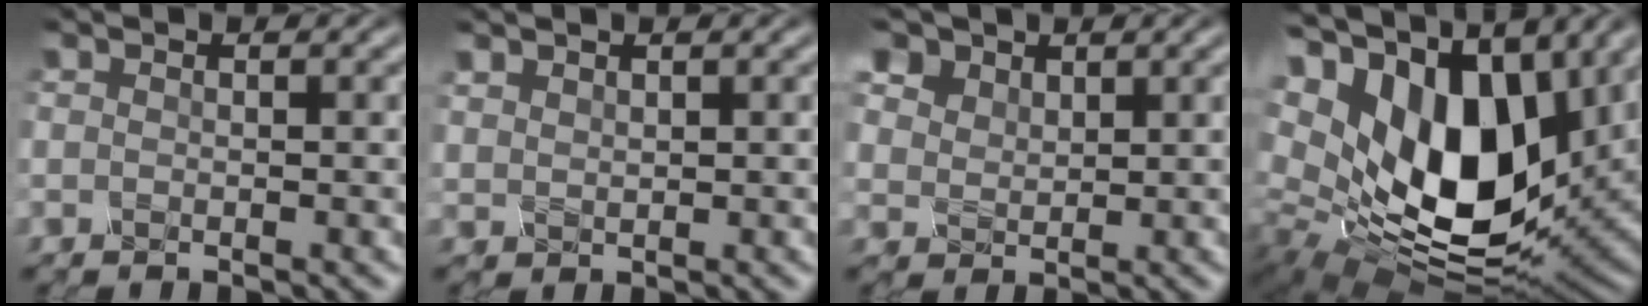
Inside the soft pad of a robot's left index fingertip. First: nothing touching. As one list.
[{"total": 1.2, "force": [1.1, 0.3, -0.3], "torque": [0.003, 0.004, 0.027]}, {"total": 7.0, "force": [4.9, 4.3, 2.6], "torque": [-0.087, 0.013, 0.084]}, {"total": 16.4, "force": [5.6, 9.8, 11.8], "torque": [-0.233, 0.014, 0.104]}]